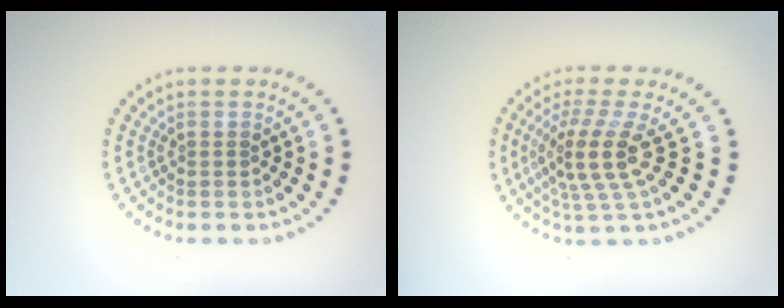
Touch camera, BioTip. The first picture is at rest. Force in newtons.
{"total": 4.1, "press": 3.0, "slide": 2.8}